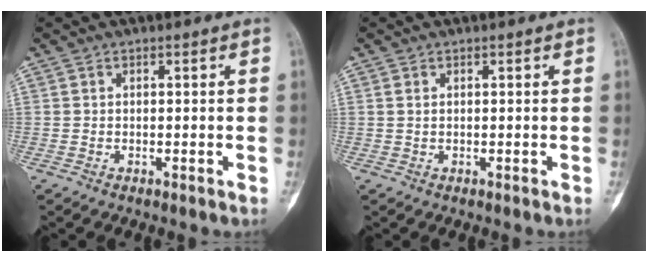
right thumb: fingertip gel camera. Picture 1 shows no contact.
{"total": 0.5, "force": [0.2, 0.3, 0.4], "torque": [-0.012, 0.003, 0.003]}